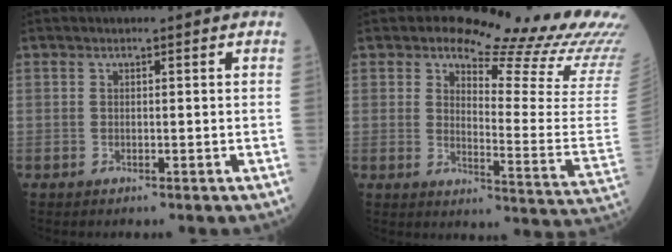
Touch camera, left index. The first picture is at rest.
{"total": 18.1, "force": [16.7, 1.4, 6.8], "torque": [-0.094, -0.116, 0.178]}